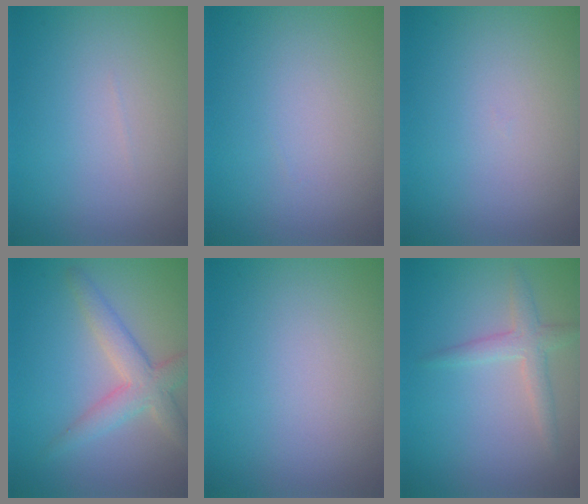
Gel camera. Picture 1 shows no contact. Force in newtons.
{"total": 0.0}
{"total": 0.0}
{"total": 3.8, "press": 3.8, "slide": 0.3}
{"total": 0.0}
{"total": 2.1, "press": 2.1, "slide": 0.0}